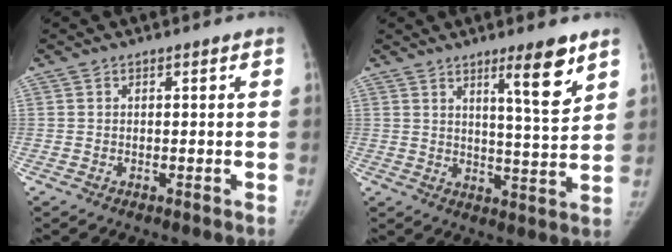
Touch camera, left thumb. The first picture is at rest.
{"total": 9.3, "force": [5.6, 1.2, 7.4], "torque": [-0.102, -0.040, 0.086]}